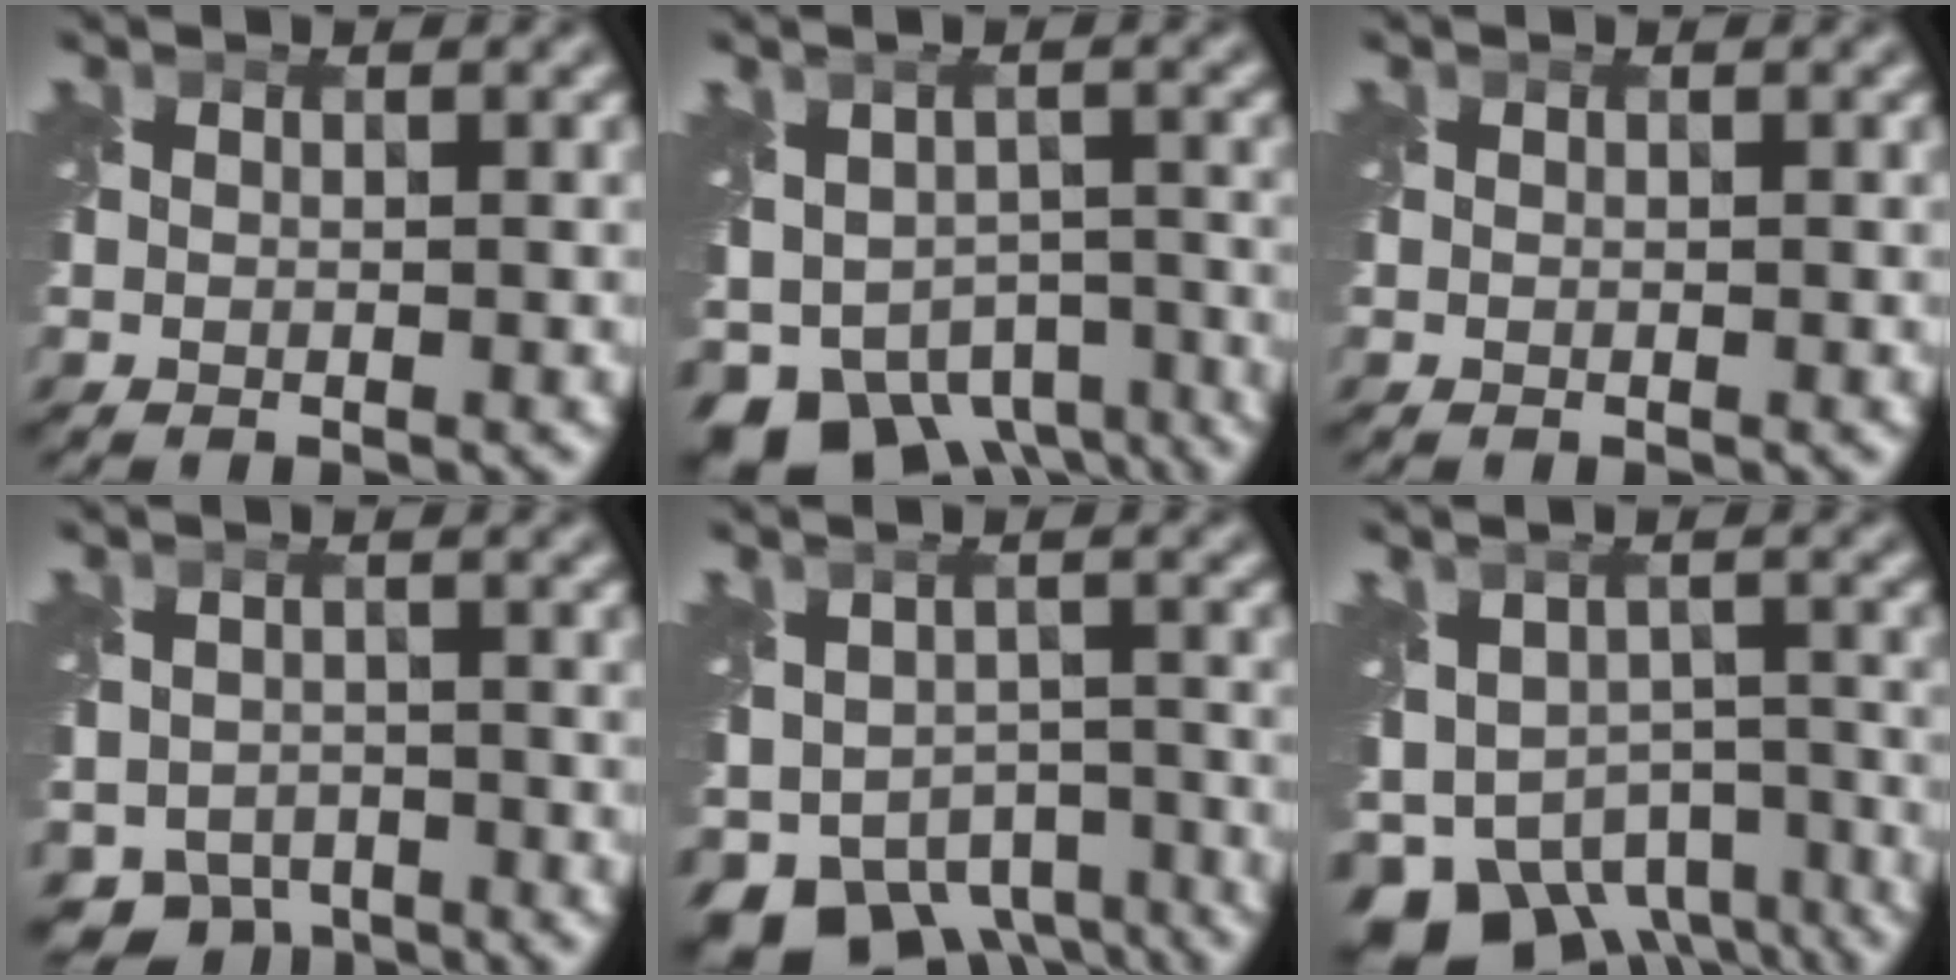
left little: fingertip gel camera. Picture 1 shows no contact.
{"total": 10.2, "force": [-6.1, 6.5, 4.9], "torque": [-0.097, -0.028, -0.087]}
{"total": 0.0}
{"total": 4.5, "force": [-3.3, 2.8, 1.2], "torque": [-0.015, -0.019, -0.057]}
{"total": 9.3, "force": [-5.8, 5.8, 4.3], "torque": [-0.082, -0.025, -0.086]}
{"total": 10.8, "force": [-7.1, 6.5, 4.9], "torque": [-0.094, -0.025, -0.103]}